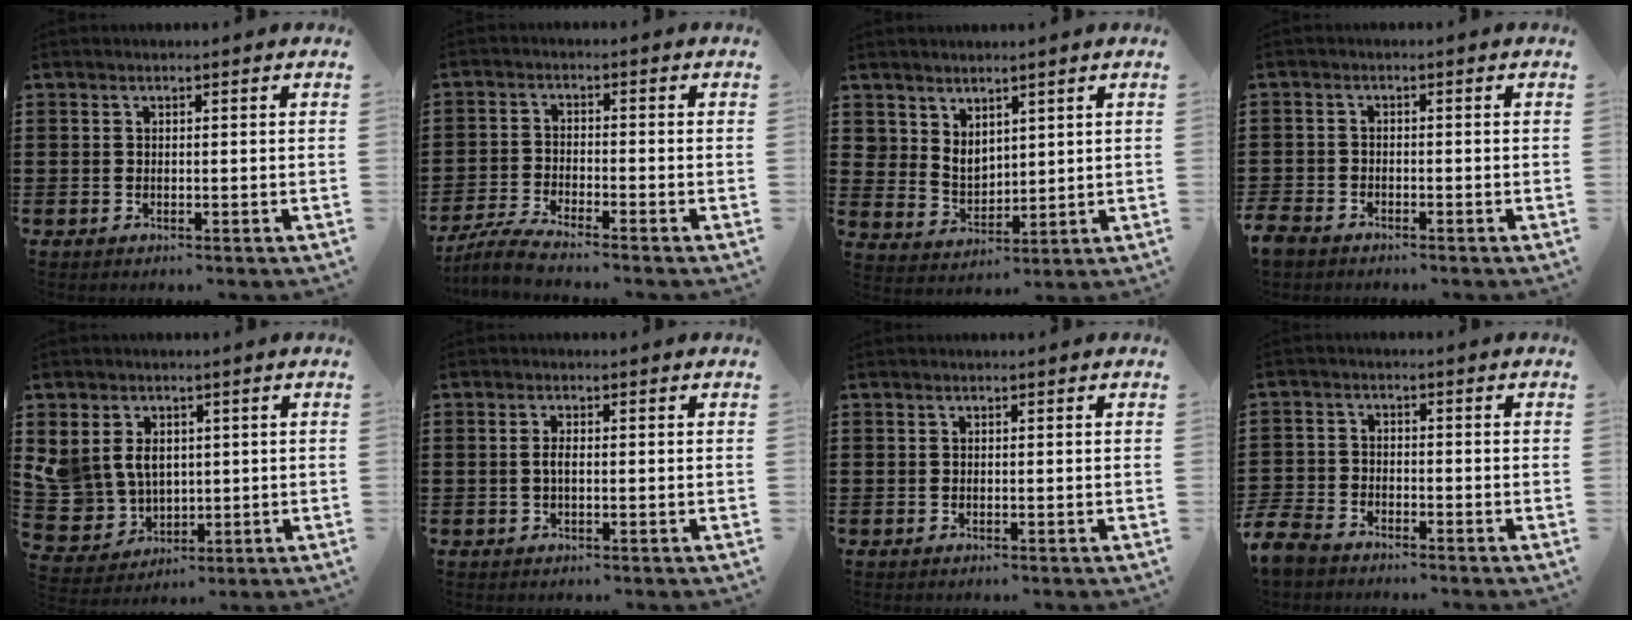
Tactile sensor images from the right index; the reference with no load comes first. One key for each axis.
{"total": 4.0, "fx": -3.7, "fy": -0.2, "fz": 1.4, "tx": -0.046, "ty": -0.012, "tz": -0.078}
{"total": 4.7, "fx": 3.7, "fy": 2.7, "fz": 0.9, "tx": -0.033, "ty": -0.001, "tz": 0.071}
{"total": 2.3, "fx": -2.0, "fy": 1.0, "fz": 0.3, "tx": -0.024, "ty": -0.002, "tz": -0.048}
{"total": 7.0, "fx": 1.6, "fy": 6.1, "fz": 3.0, "tx": -0.101, "ty": 0.007, "tz": 0.030}
{"total": 1.8, "fx": -0.2, "fy": 0.6, "fz": 1.7, "tx": -0.039, "ty": -0.002, "tz": -0.006}
{"total": 0.0}
{"total": 4.2, "fx": -3.7, "fy": 1.6, "fz": 1.1, "tx": -0.056, "ty": -0.006, "tz": -0.086}